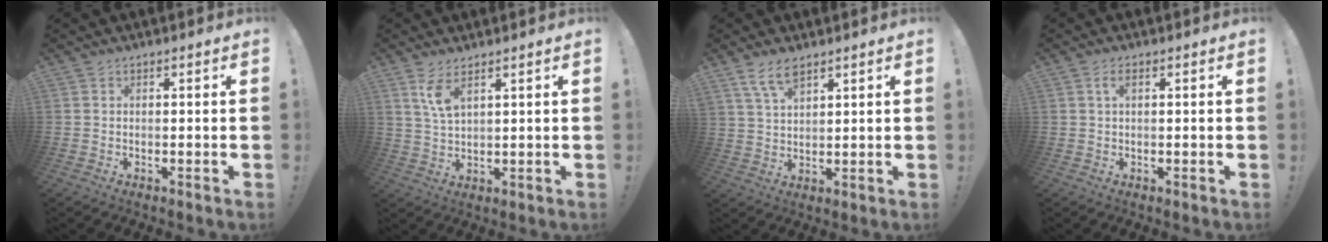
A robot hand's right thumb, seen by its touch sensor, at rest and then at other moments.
{"total": 5.9, "force": [3.6, 2.0, 4.2], "torque": [-0.073, -0.018, 0.063]}
{"total": 6.8, "force": [4.9, 2.5, 4.0], "torque": [-0.072, -0.021, 0.089]}
{"total": 2.1, "force": [0.7, 0.8, 1.8], "torque": [-0.029, 0.003, 0.011]}